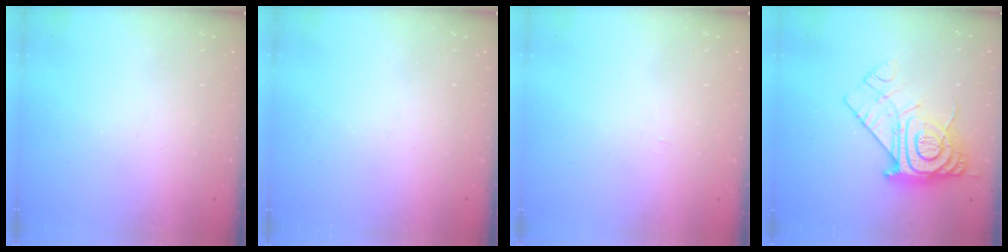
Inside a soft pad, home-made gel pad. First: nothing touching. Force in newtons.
{"total": 0.0}
{"total": 2.2, "press": 2.2, "slide": 0.3}
{"total": 14.8, "press": 14.7, "slide": 1.3}